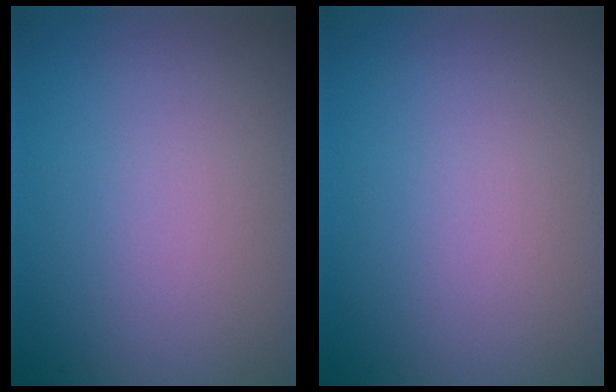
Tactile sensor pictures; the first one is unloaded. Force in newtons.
{"total": 0.0}